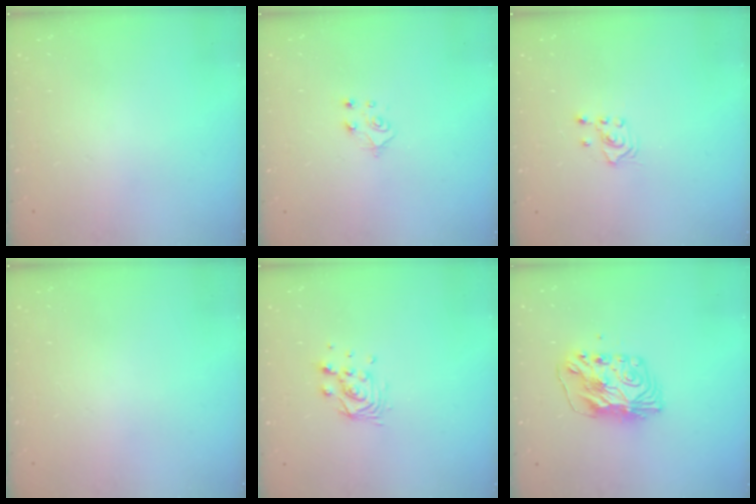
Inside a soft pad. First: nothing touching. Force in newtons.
{"total": 5.5, "press": 5.5, "slide": 0.6}
{"total": 1.8, "press": 1.8, "slide": 0.2}
{"total": 0.0}
{"total": 7.5, "press": 7.5, "slide": 0.4}
{"total": 8.8, "press": 8.7, "slide": 0.8}